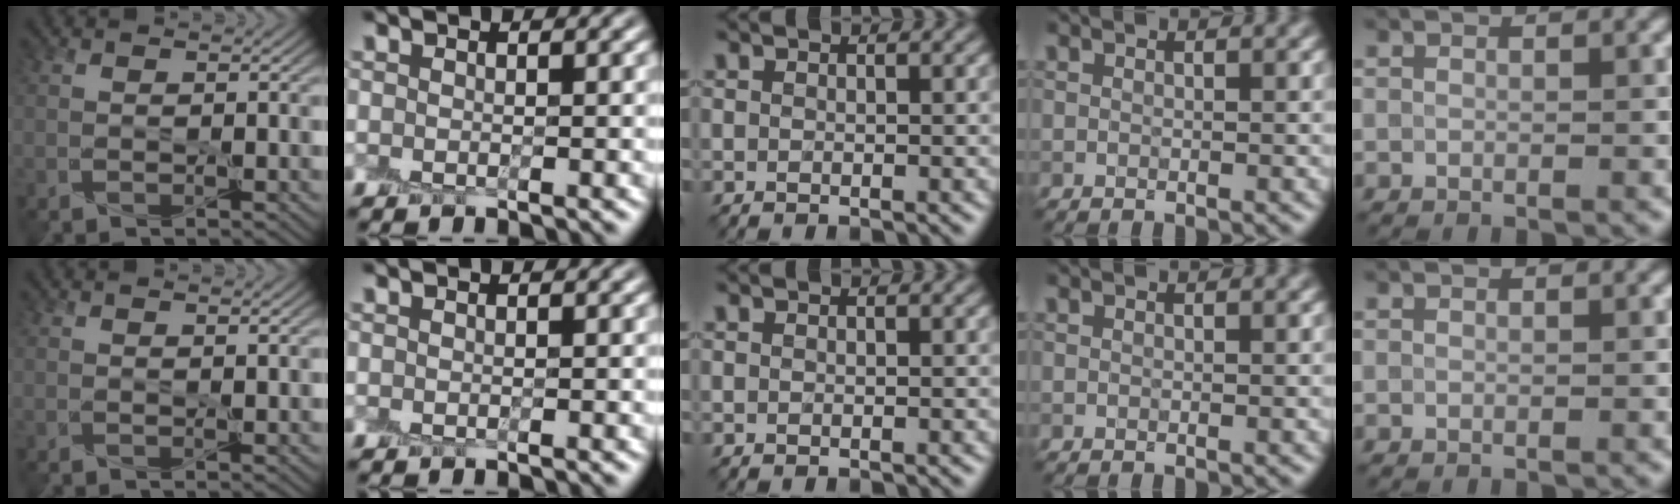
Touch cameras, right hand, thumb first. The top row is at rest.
{"thumb": {"total": 0.8, "force": [0.7, -0.1, 0.2], "torque": [-0.005, -0.001, 0.018]}}